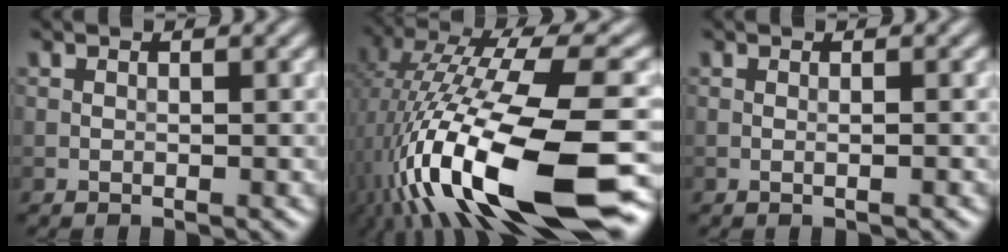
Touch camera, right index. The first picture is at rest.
{"total": 17.8, "force": [-6.2, 4.5, 16.0], "torque": [-0.288, 0.018, -0.110]}
{"total": 0.6, "force": [-0.1, 0.2, 0.6], "torque": [-0.007, -0.001, -0.005]}